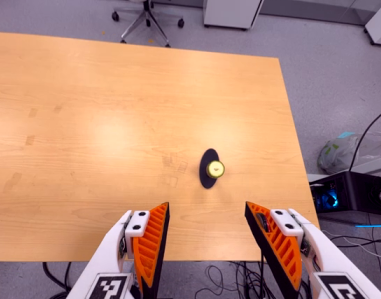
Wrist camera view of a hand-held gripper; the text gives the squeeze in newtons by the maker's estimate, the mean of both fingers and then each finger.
{"total": 0.0}